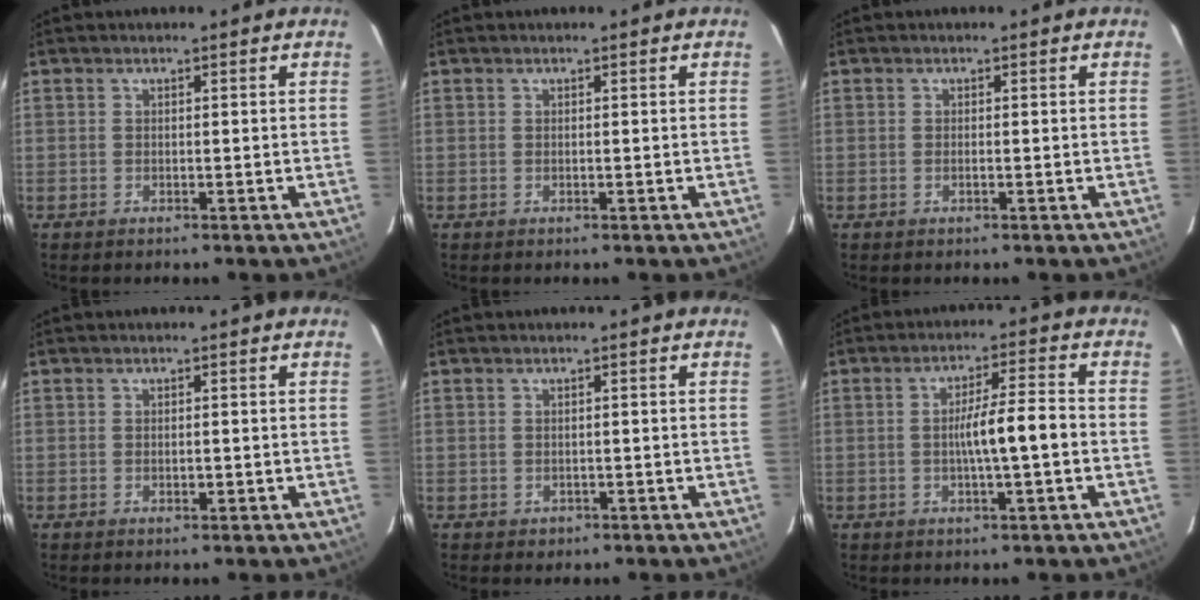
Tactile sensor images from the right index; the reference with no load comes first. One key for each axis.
{"total": 0.0}
{"total": 0.0}
{"total": 0.7, "fx": -0.1, "fy": 0.4, "fz": 0.6, "tx": -0.012, "ty": -0.001, "tz": 0.000}
{"total": 1.1, "fx": -0.5, "fy": 0.9, "fz": 0.2, "tx": -0.003, "ty": 0.003, "tz": -0.003}
{"total": 6.7, "fx": -1.0, "fy": 0.2, "fz": 6.6, "tx": -0.113, "ty": 0.009, "tz": -0.018}